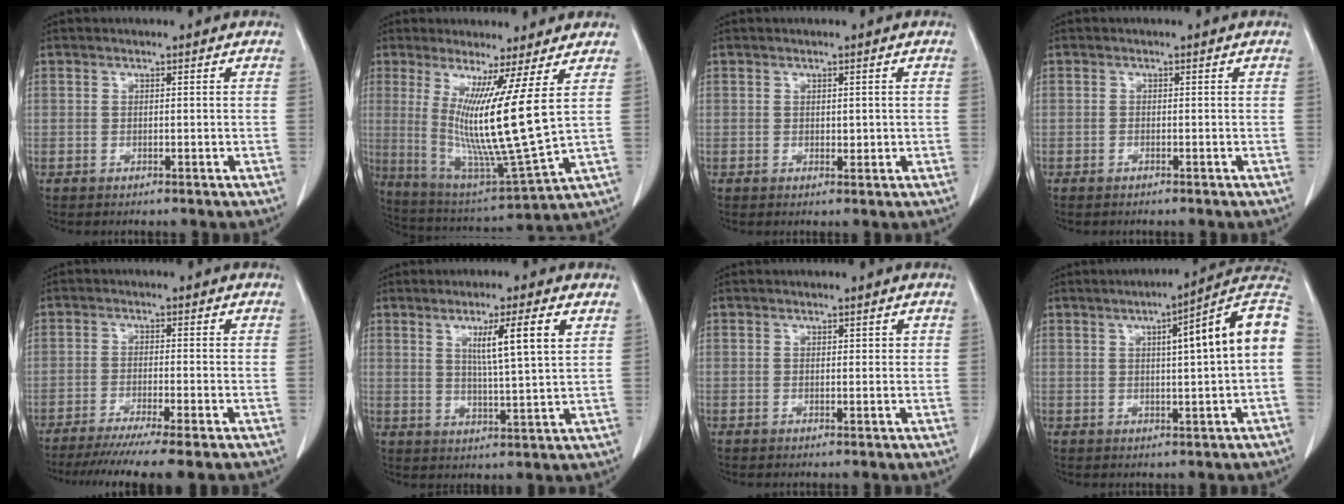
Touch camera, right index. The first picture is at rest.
{"total": 14.3, "force": [3.5, -1.3, 13.8], "torque": [-0.265, -0.048, 0.067]}
{"total": 1.3, "force": [0.1, 0.8, 1.0], "torque": [-0.012, -0.003, 0.005]}
{"total": 0.0}
{"total": 10.3, "force": [-8.2, -0.8, 6.1], "torque": [-0.076, -0.028, -0.125]}
{"total": 8.0, "force": [3.2, -0.4, 7.3], "torque": [-0.121, -0.008, 0.054]}
{"total": 0.8, "force": [0.4, 0.5, 0.6], "torque": [-0.006, 0.000, 0.006]}
{"total": 13.0, "force": [2.3, 0.2, 12.8], "torque": [-0.172, 0.026, 0.025]}